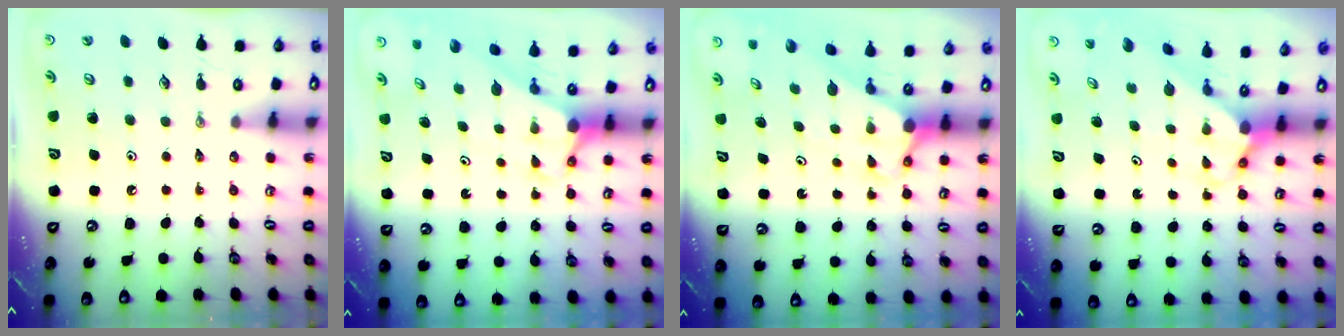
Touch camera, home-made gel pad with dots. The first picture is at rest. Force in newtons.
{"total": 2.7, "press": 2.7, "slide": 0.0}
{"total": 2.7, "press": 2.7, "slide": 0.0}
{"total": 3.5, "press": 3.5, "slide": 0.2}